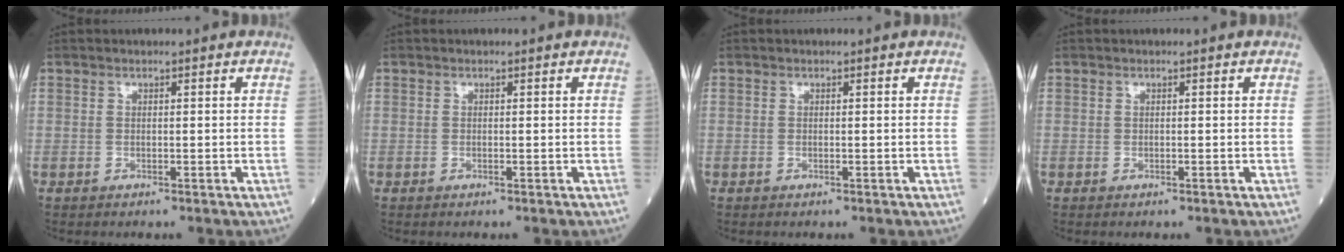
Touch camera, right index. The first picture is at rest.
{"total": 0.0}
{"total": 0.0}
{"total": 0.0}